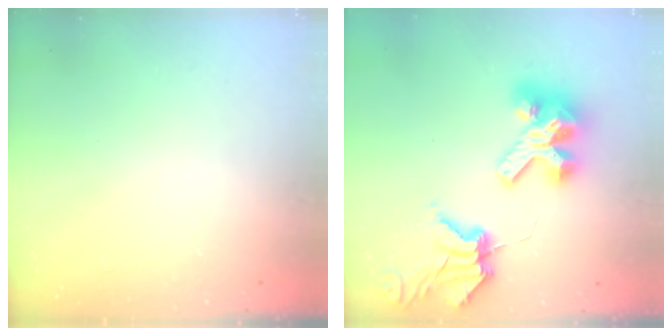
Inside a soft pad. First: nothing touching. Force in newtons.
{"total": 11.8, "press": 11.7, "slide": 1.3}